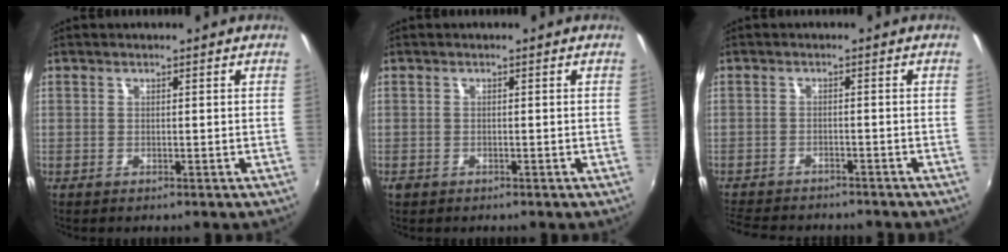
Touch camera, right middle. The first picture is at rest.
{"total": 1.1, "force": [-0.7, 0.8, 0.4], "torque": [-0.011, -0.003, -0.014]}
{"total": 9.7, "force": [-8.7, 2.5, 3.6], "torque": [-0.094, -0.017, -0.135]}